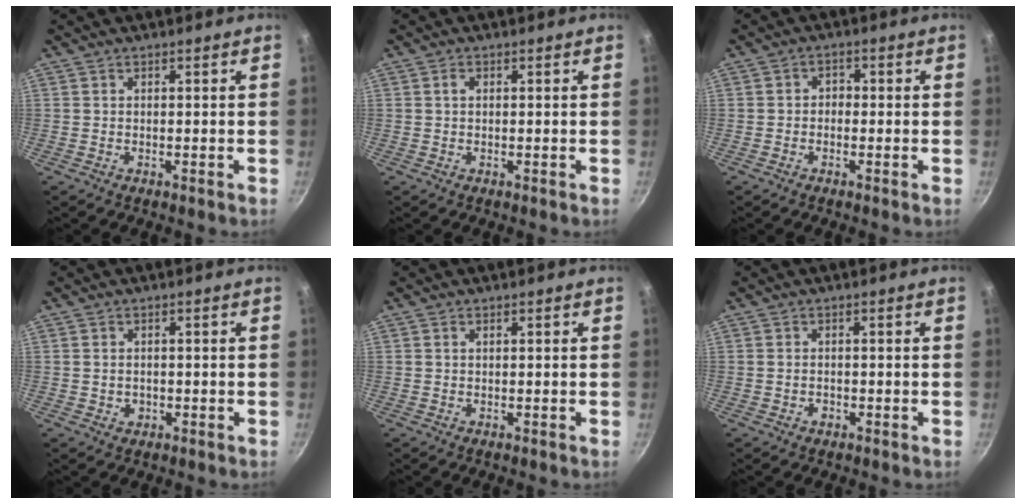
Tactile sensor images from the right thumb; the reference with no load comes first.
{"total": 1.0, "force": [0.2, 0.7, 0.6], "torque": [-0.010, 0.005, 0.002]}
{"total": 1.9, "force": [-0.7, 1.6, 0.9], "torque": [-0.006, 0.012, -0.018]}
{"total": 1.8, "force": [-0.2, 1.6, 0.9], "torque": [-0.012, 0.002, -0.002]}
{"total": 0.6, "force": [0.3, 0.3, 0.4], "torque": [-0.007, 0.002, 0.005]}
{"total": 1.3, "force": [-0.5, 1.0, 0.7], "torque": [-0.011, 0.002, -0.007]}